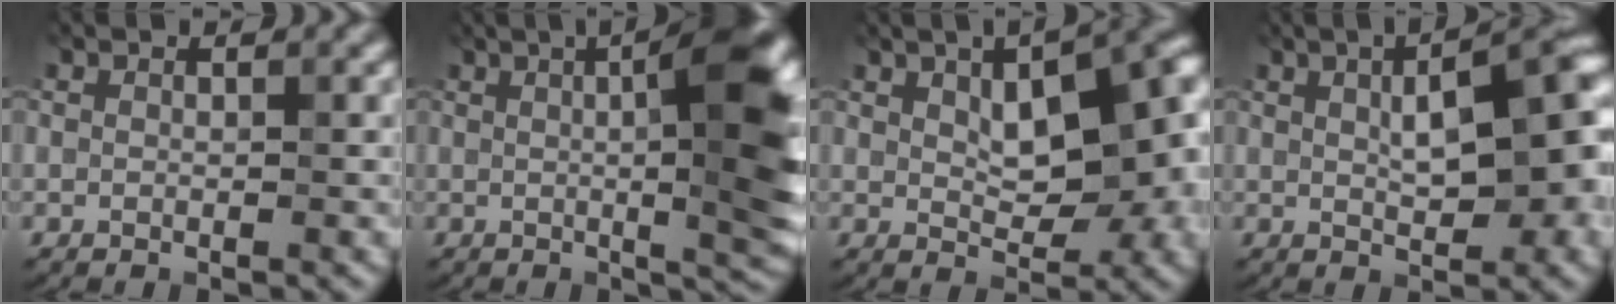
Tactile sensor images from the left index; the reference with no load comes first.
{"total": 9.9, "force": [1.1, 2.0, 9.6], "torque": [-0.129, 0.008, 0.023]}
{"total": 10.0, "force": [1.4, 4.8, 8.6], "torque": [-0.122, 0.007, 0.029]}
{"total": 8.7, "force": [0.7, 3.3, 8.1], "torque": [-0.112, 0.016, 0.017]}